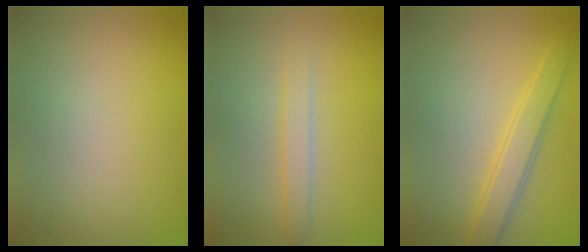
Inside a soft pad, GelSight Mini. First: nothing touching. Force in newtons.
{"total": 1.8, "press": 1.8, "slide": 0.1}
{"total": 3.1, "press": 3.1, "slide": 0.1}